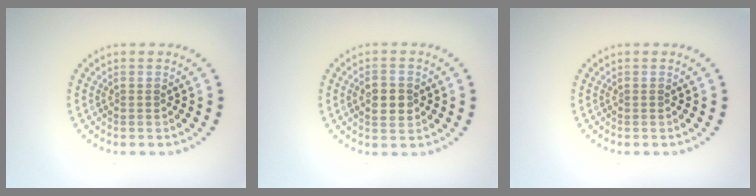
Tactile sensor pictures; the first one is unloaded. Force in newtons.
{"total": 2.9, "press": 2.9, "slide": 0.1}
{"total": 0.0}